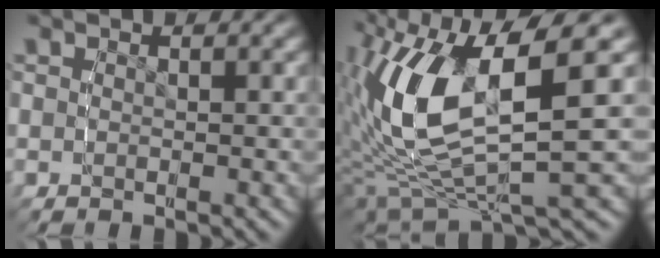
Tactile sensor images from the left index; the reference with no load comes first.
{"total": 12.8, "force": [-0.2, 7.7, 10.2], "torque": [-0.233, -0.037, 0.016]}